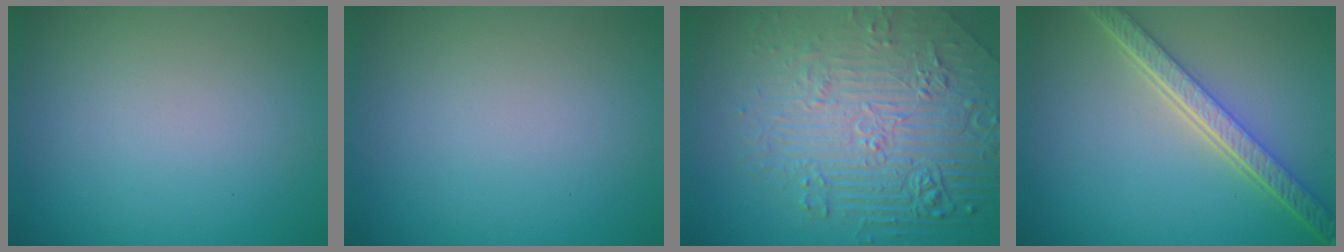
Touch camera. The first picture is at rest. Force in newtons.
{"total": 0.0}
{"total": 8.9, "press": 6.1, "slide": 6.5}
{"total": 5.3, "press": 4.1, "slide": 3.4}